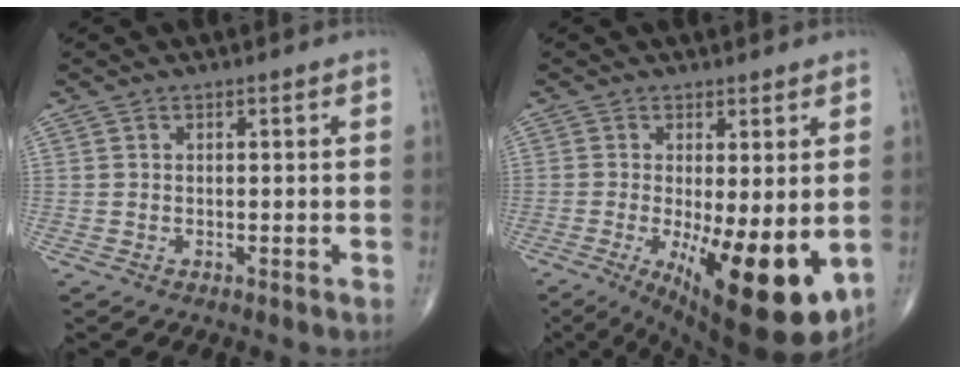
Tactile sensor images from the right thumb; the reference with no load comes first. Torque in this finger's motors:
{"motor_torque": [1.67, 3.34, 0.43, -0.23, 0.46]}